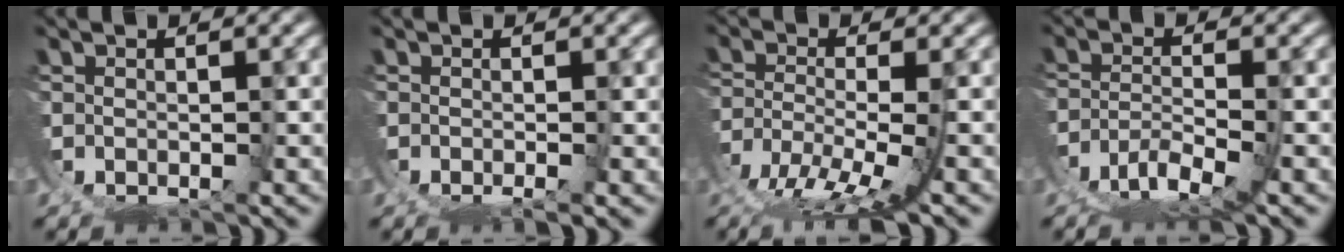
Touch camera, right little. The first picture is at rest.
{"total": 1.1, "force": [-0.7, 0.0, 0.9], "torque": [-0.002, 0.003, -0.015]}
{"total": 5.5, "force": [-3.2, 1.4, 4.3], "torque": [-0.080, -0.028, -0.040]}
{"total": 4.8, "force": [-2.8, 1.4, 3.6], "torque": [-0.049, -0.011, -0.043]}